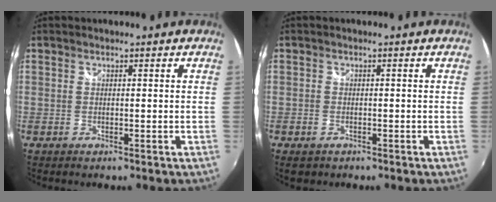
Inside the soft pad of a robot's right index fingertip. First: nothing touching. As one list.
[{"total": 2.3, "force": [-1.4, 1.6, 0.8], "torque": [-0.019, -0.005, -0.023]}]